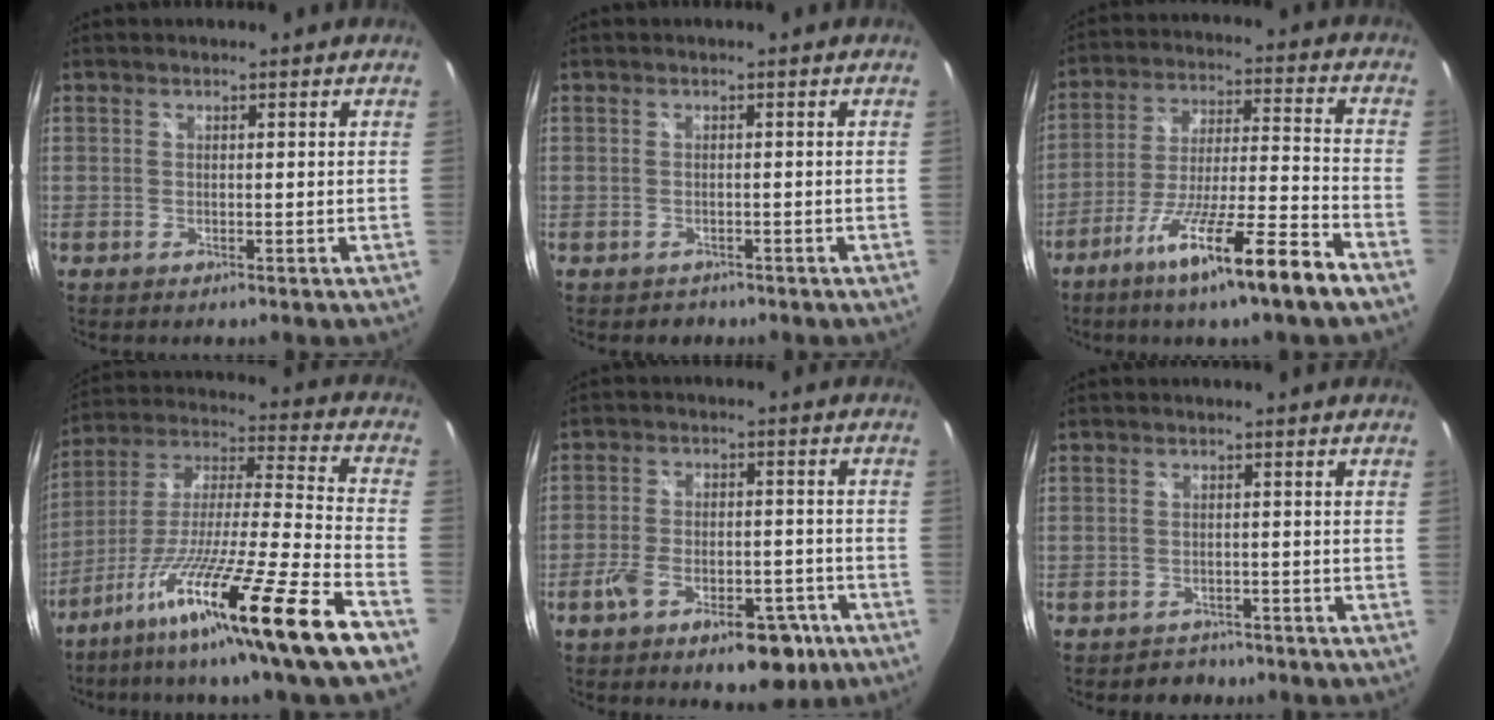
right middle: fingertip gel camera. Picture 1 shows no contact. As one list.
[{"total": 1.9, "force": [-1.2, 1.4, 0.2], "torque": [-0.009, -0.003, -0.015]}, {"total": 15.5, "force": [-10.4, -0.5, 11.4], "torque": [-0.214, -0.027, -0.177]}, {"total": 24.4, "force": [-16.8, -1.8, 17.5], "torque": [-0.282, -0.058, -0.280]}, {"total": 13.0, "force": [-7.4, 6.2, 8.6], "torque": [-0.161, -0.007, -0.107]}, {"total": 3.5, "force": [-2.6, 2.3, 0.0], "torque": [-0.007, 0.004, -0.037]}]